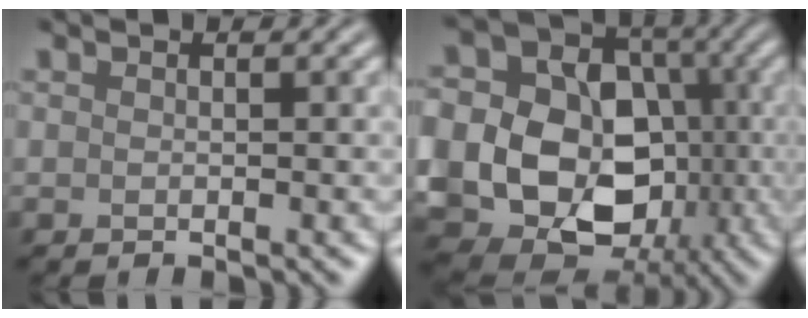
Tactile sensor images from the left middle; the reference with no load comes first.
{"total": 21.7, "force": [-2.9, 19.1, 9.9], "torque": [-0.199, -0.006, -0.075]}